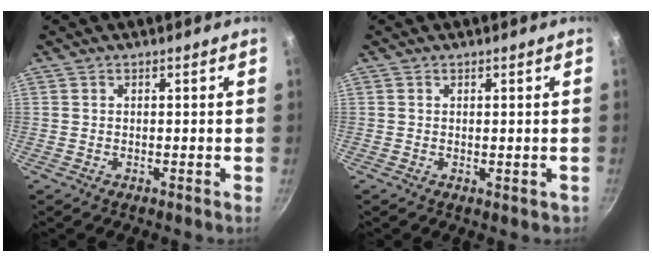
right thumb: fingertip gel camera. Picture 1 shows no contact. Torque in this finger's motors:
{"motor_torque": [-0.11, 0.10, -0.21, 0.01, 0.00]}